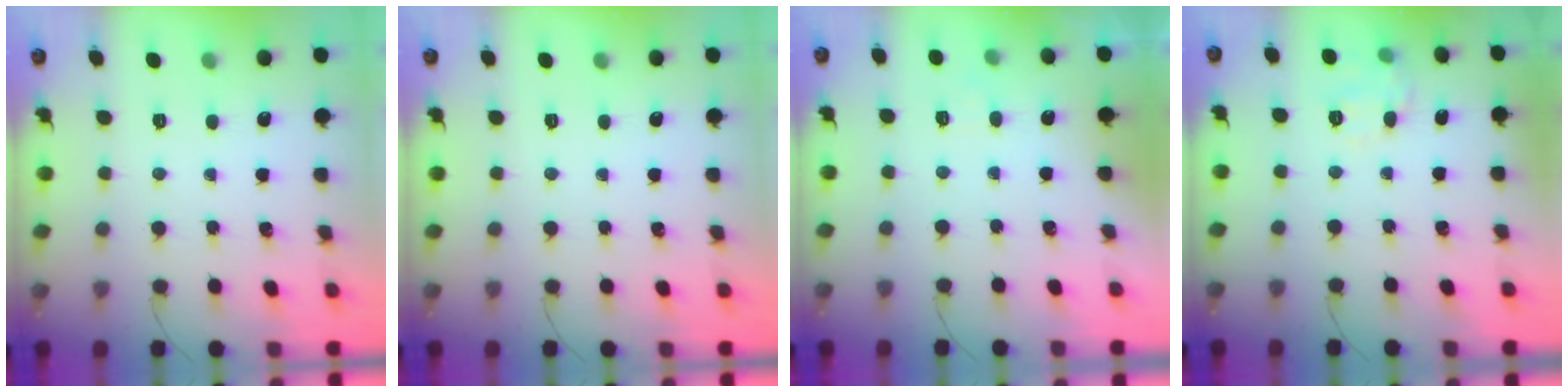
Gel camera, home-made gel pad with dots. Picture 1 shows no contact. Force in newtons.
{"total": 0.0}
{"total": 3.1, "press": 2.9, "slide": 1.0}
{"total": 8.2, "press": 8.2, "slide": 0.6}